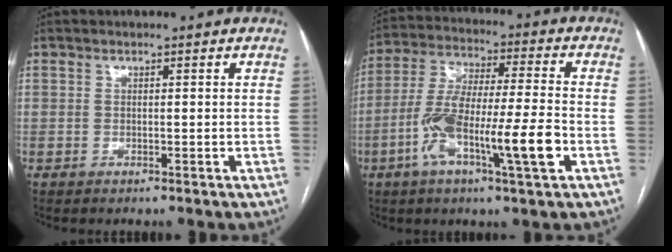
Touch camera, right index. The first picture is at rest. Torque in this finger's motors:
{"motor_torque": [1.14, -0.28, 0.49, 0.21]}